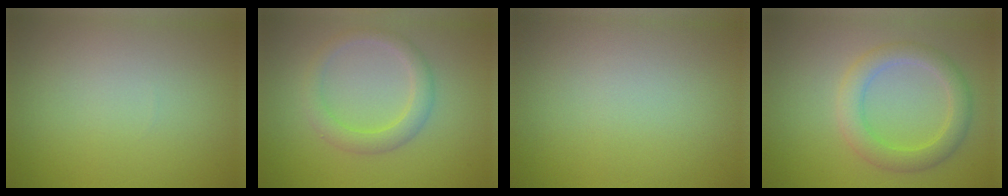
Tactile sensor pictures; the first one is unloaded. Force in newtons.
{"total": 2.7, "press": 2.7, "slide": 0.1}
{"total": 0.0}
{"total": 3.7, "press": 3.7, "slide": 0.5}